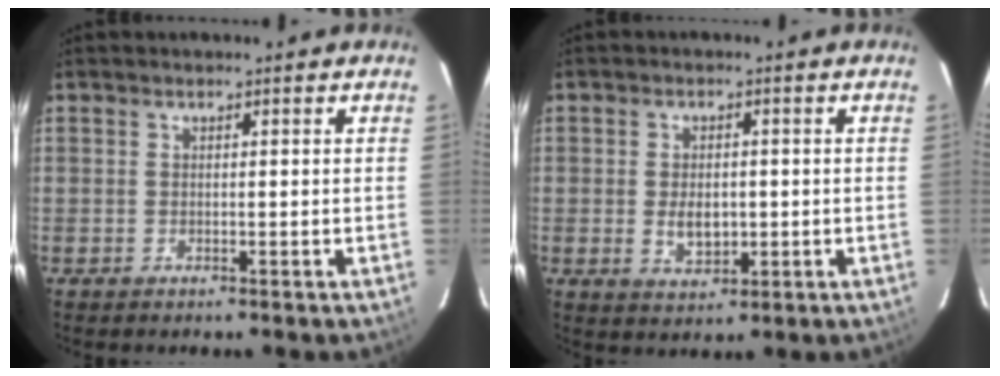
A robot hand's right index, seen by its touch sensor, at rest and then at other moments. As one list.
[{"total": 5.0, "force": [-0.6, 3.2, 3.8], "torque": [-0.071, -0.005, -0.004]}]